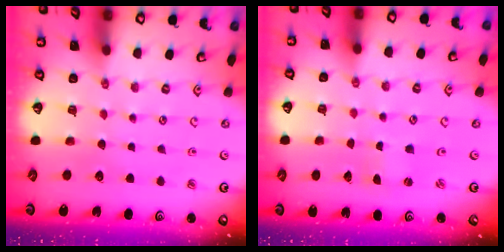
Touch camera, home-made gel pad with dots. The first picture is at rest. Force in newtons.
{"total": 0.7, "press": 0.7, "slide": 0.2}